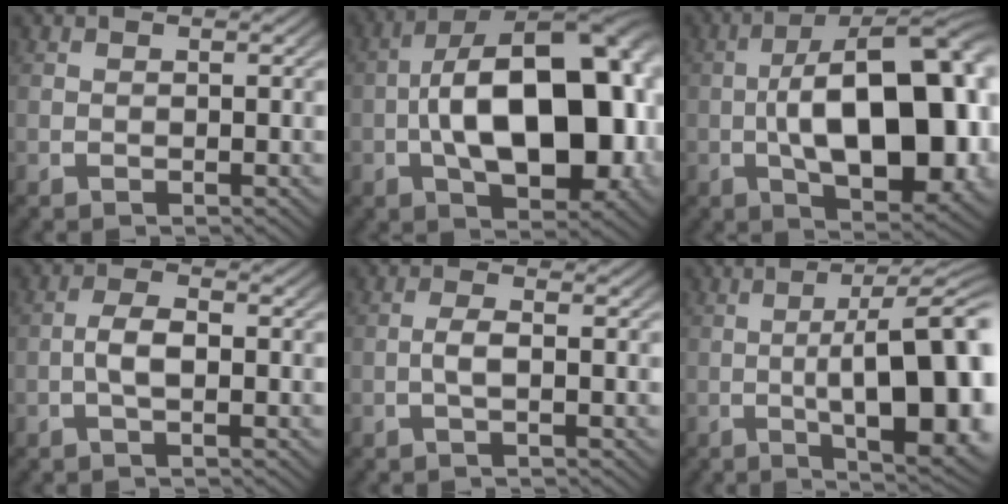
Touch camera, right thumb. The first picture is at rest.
{"total": 17.7, "force": [-1.0, 10.3, 14.3], "torque": [-0.241, -0.054, 0.007]}
{"total": 15.9, "force": [-1.0, 8.7, 13.3], "torque": [-0.218, -0.053, 0.007]}
{"total": 3.0, "force": [-0.4, 1.3, 2.6], "torque": [-0.061, -0.006, -0.007]}
{"total": 1.9, "force": [-0.3, 0.5, 1.8], "torque": [-0.048, -0.003, -0.006]}
{"total": 13.4, "force": [-1.6, 5.4, 12.1], "torque": [-0.184, -0.034, -0.002]}